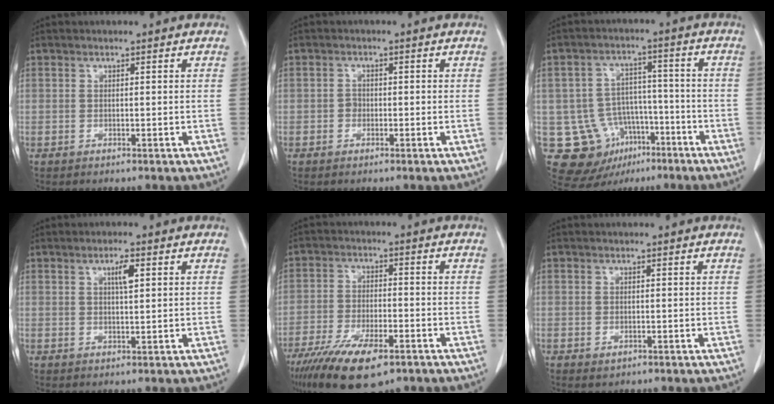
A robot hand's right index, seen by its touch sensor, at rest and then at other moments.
{"total": 1.2, "force": [-0.4, 1.0, 0.5], "torque": [-0.004, 0.006, -0.008]}
{"total": 11.8, "force": [-5.1, 10.1, 3.5], "torque": [-0.062, 0.042, -0.063]}
{"total": 2.7, "force": [1.1, 0.4, 2.5], "torque": [-0.043, -0.001, 0.018]}
{"total": 12.8, "force": [-8.3, 3.9, 8.9], "torque": [-0.162, -0.023, -0.138]}
{"total": 0.7, "force": [-0.2, 0.6, 0.4], "torque": [-0.010, 0.000, 0.003]}